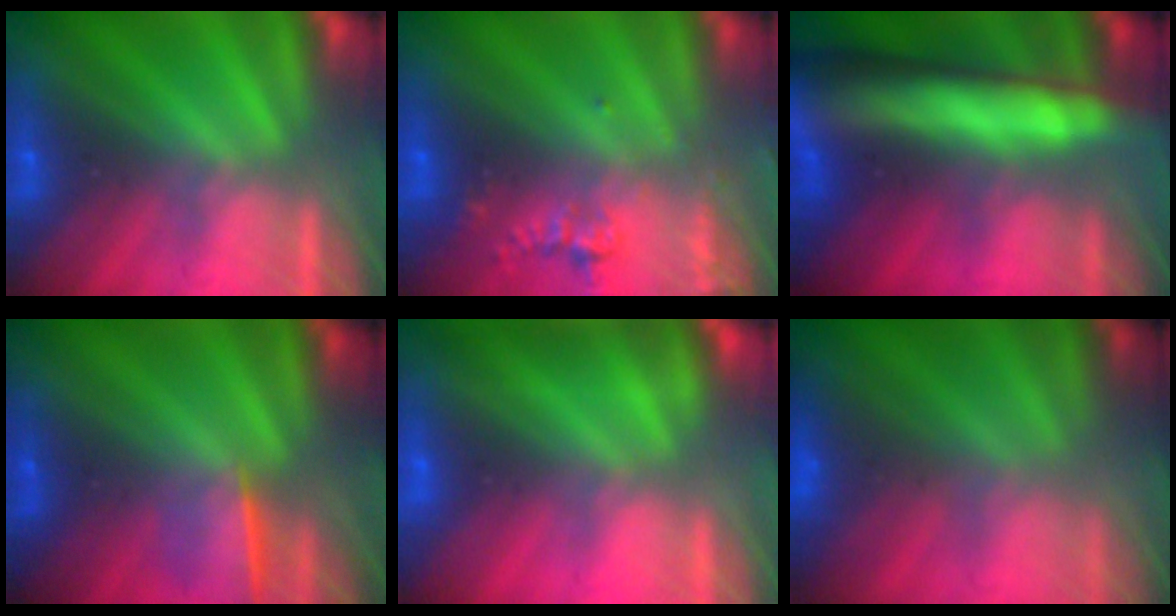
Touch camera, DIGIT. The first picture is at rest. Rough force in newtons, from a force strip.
{"total": 2.4}
{"total": 6.3}
{"total": 1.2}
{"total": 3.7}
{"total": 3.8}